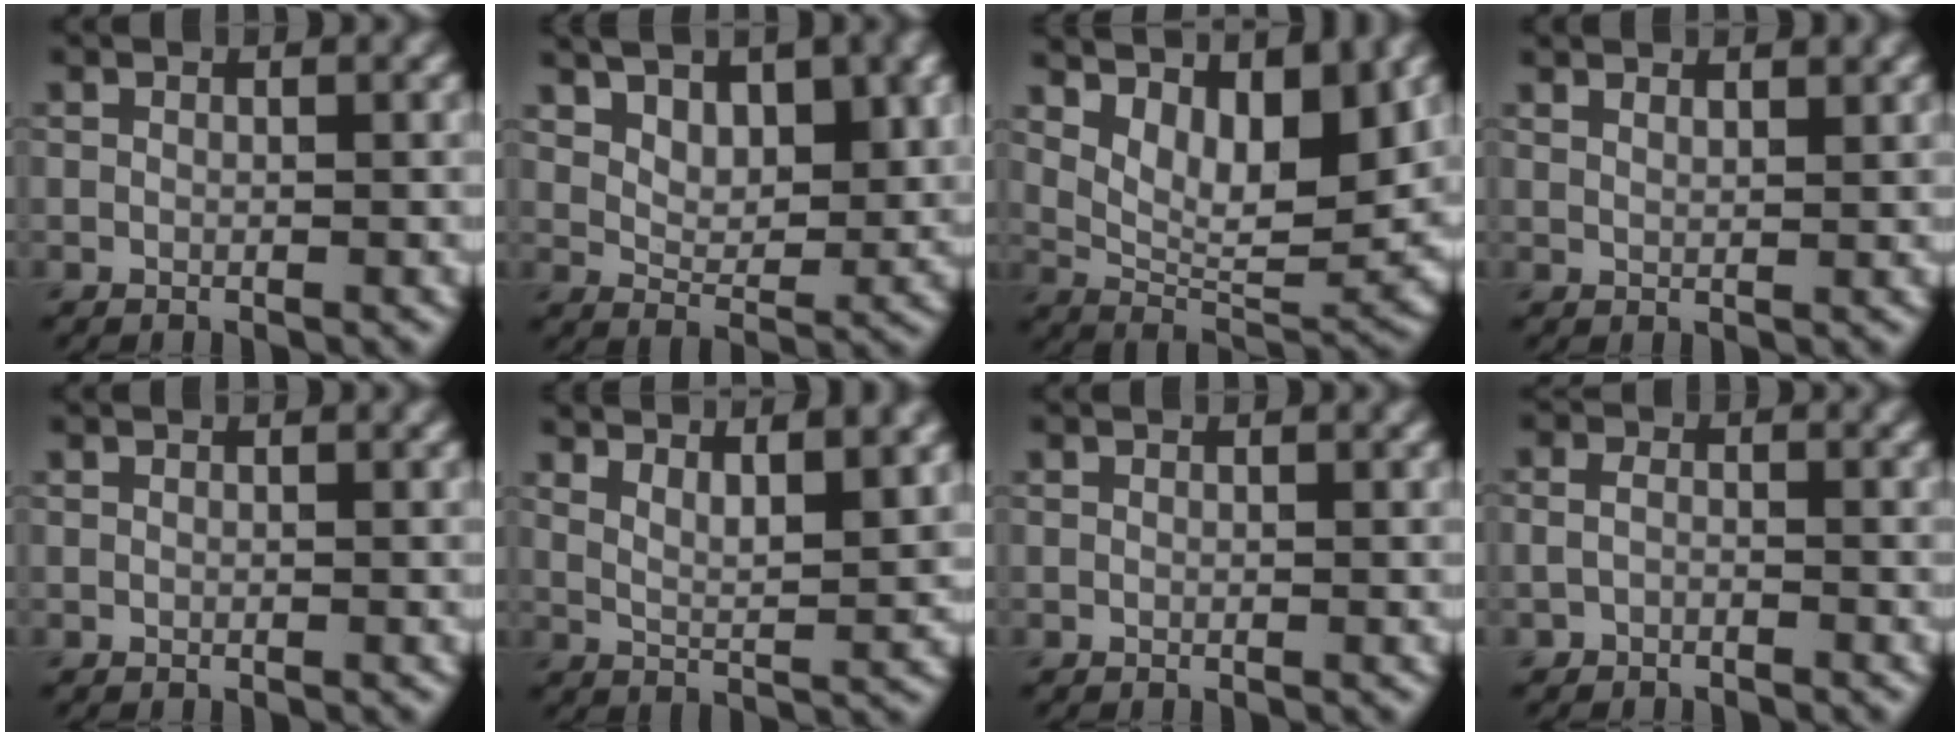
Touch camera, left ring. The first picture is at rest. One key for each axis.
{"total": 6.6, "fx": 3.7, "fy": 3.3, "fz": 4.3, "tx": -0.060, "ty": 0.000, "tz": 0.061}
{"total": 8.2, "fx": 3.9, "fy": 3.4, "fz": 6.3, "tx": -0.107, "ty": -0.011, "tz": 0.071}
{"total": 2.5, "fx": 2.0, "fy": 0.8, "fz": 1.1, "tx": -0.011, "ty": 0.005, "tz": 0.017}
{"total": 0.0}
{"total": 6.0, "fx": 4.3, "fy": 1.6, "fz": 3.9, "tx": -0.043, "ty": 0.012, "tz": 0.055}
{"total": 0.0}
{"total": 1.1, "fx": -0.7, "fy": 0.7, "fz": 0.6, "tx": -0.012, "ty": 0.002, "tz": -0.018}